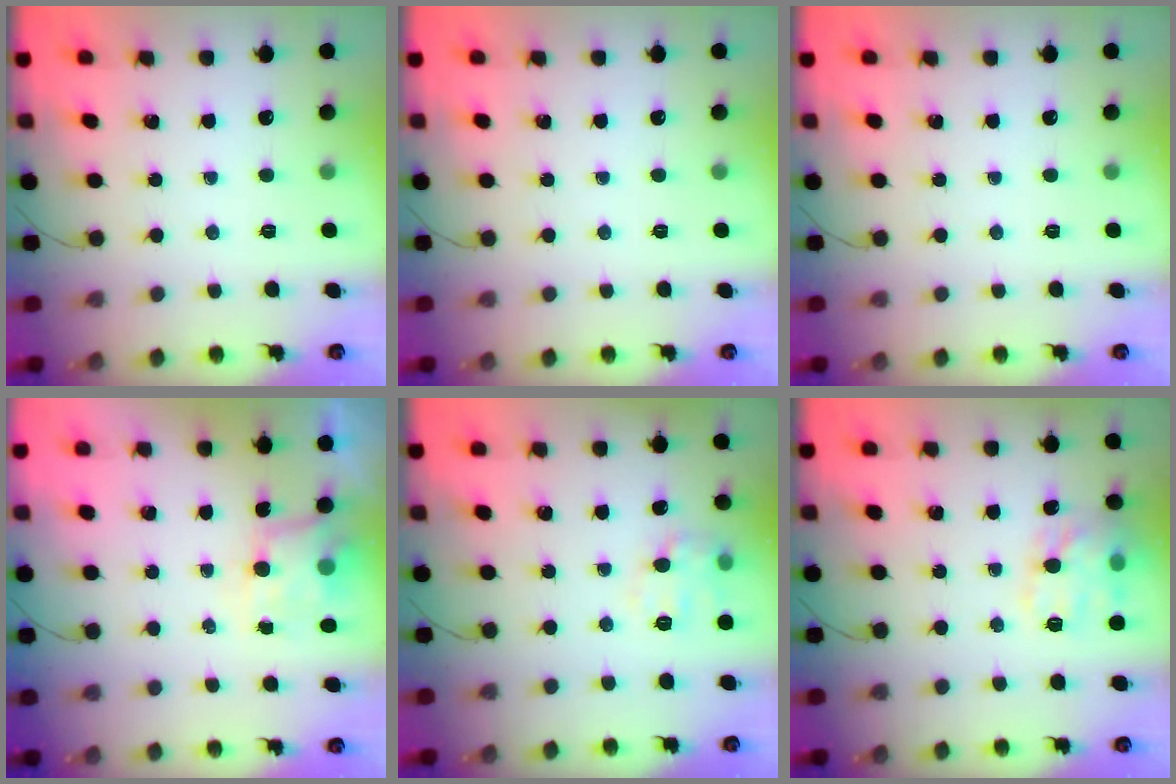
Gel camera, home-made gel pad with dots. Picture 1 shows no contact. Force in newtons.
{"total": 0.0}
{"total": 0.0}
{"total": 5.7, "press": 5.6, "slide": 0.8}
{"total": 8.2, "press": 8.2, "slide": 0.5}
{"total": 14.1, "press": 14.1, "slide": 0.7}